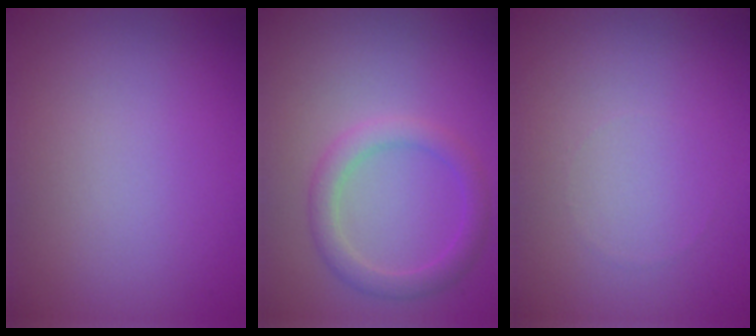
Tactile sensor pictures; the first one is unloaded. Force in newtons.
{"total": 2.5, "press": 2.5, "slide": 0.0}
{"total": 0.0}